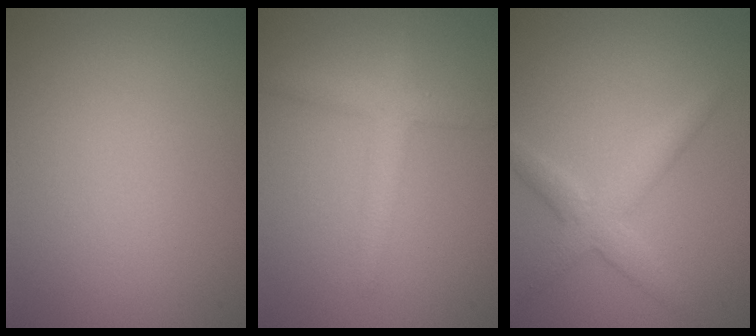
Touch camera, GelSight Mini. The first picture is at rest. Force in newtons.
{"total": 2.6, "press": 2.6, "slide": 0.1}
{"total": 3.3, "press": 3.3, "slide": 0.1}